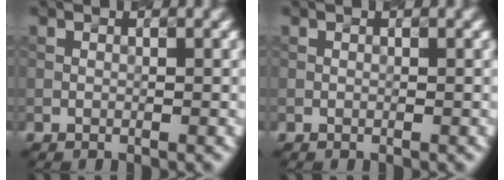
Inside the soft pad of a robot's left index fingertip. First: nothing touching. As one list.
[{"total": 0.0}]